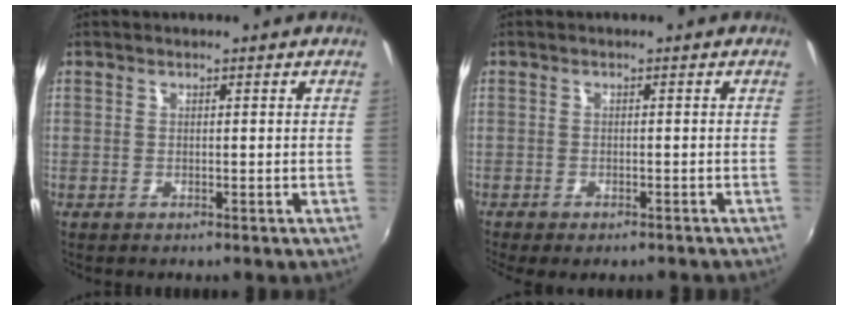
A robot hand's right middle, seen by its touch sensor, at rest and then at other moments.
{"total": 4.1, "force": [-3.3, 1.2, 2.2], "torque": [-0.049, -0.021, -0.049]}